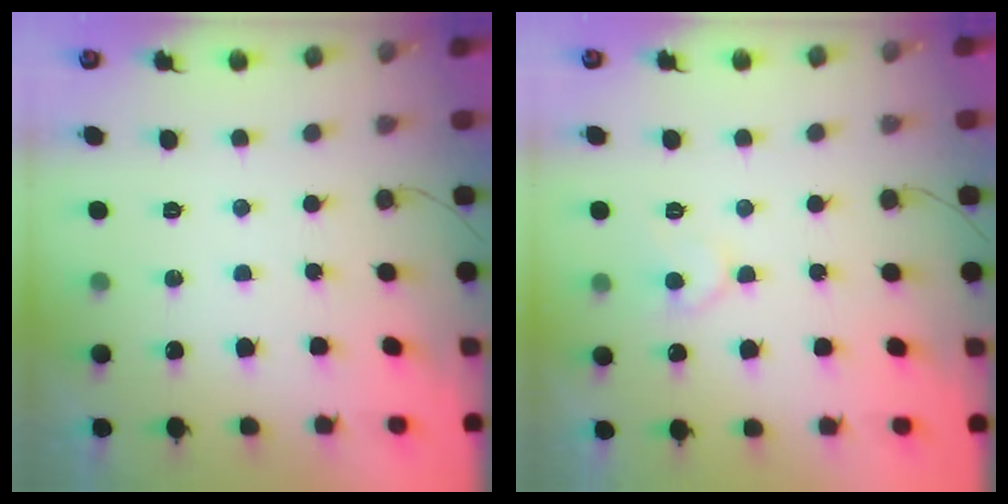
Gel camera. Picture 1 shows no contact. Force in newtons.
{"total": 7.1, "press": 7.1, "slide": 0.4}